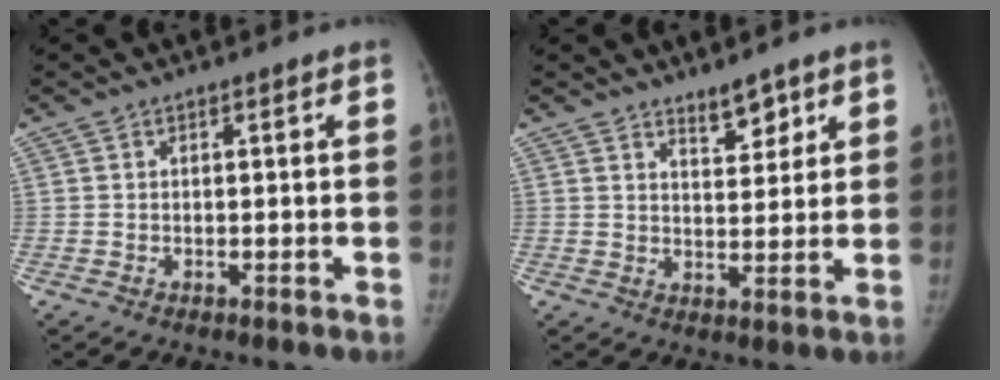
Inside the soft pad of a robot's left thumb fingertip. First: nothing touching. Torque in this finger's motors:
{"motor_torque": [-0.09, -0.05, 0.53, -0.21, -0.04]}